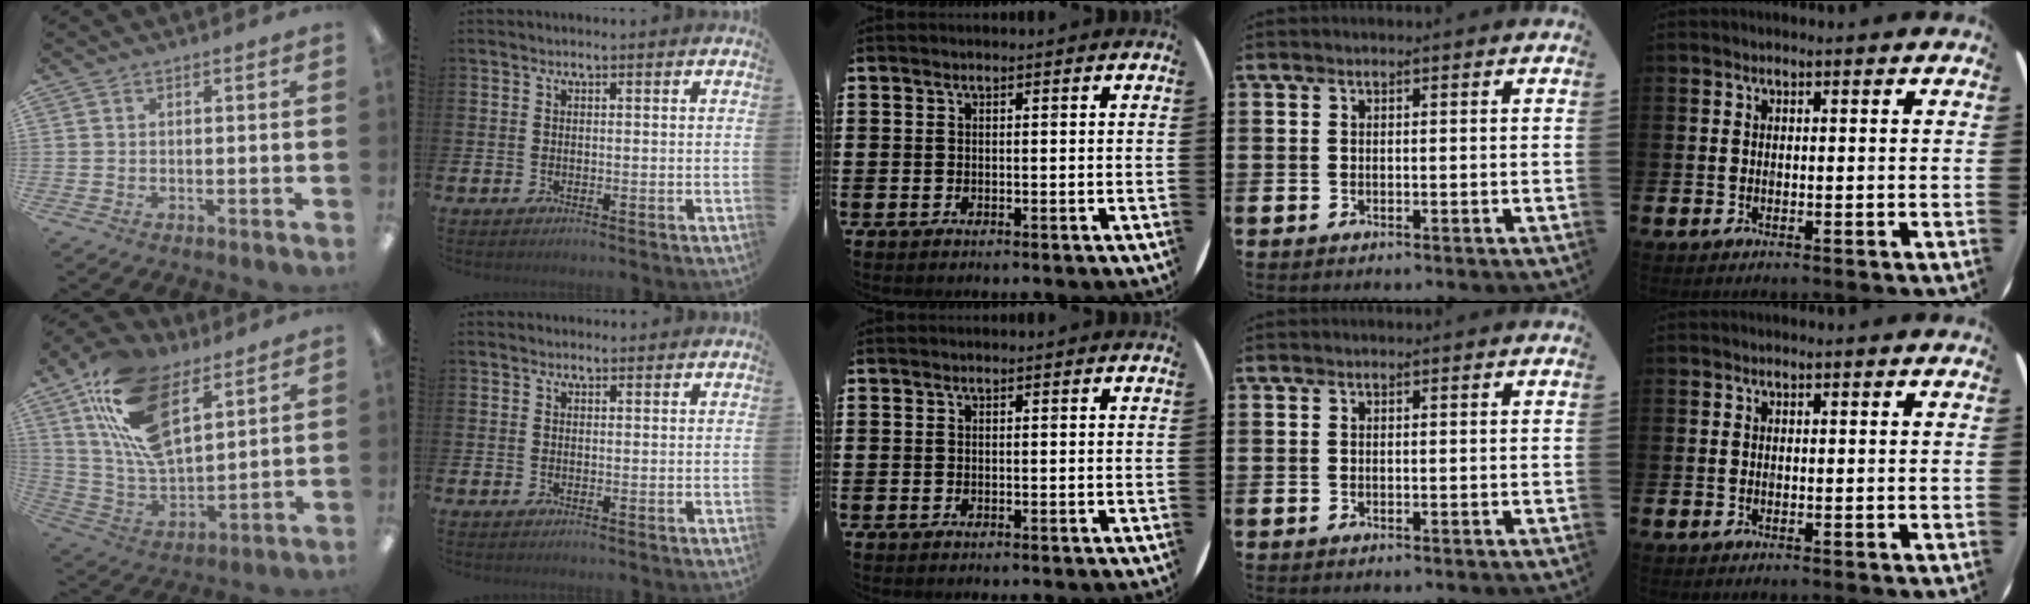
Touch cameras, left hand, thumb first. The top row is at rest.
{"thumb": {"total": 20.6, "force": [10.7, 10.7, 14.0], "torque": [-0.278, -0.042, 0.192]}, "index": {"total": 0.7, "force": [0.6, 0.4, 0.0], "torque": [0.014, 0.000, 0.008]}}